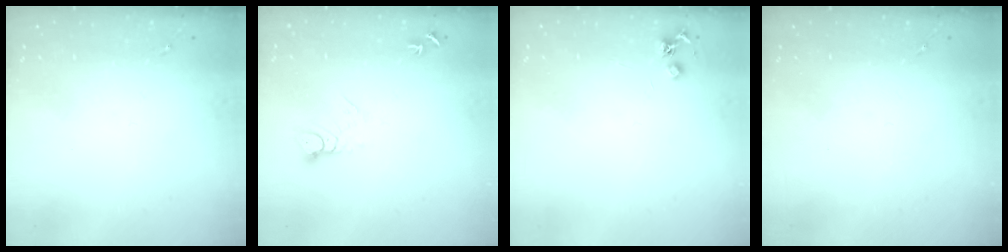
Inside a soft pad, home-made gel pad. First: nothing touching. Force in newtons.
{"total": 5.1, "press": 5.1, "slide": 0.3}
{"total": 4.1, "press": 4.1, "slide": 0.5}
{"total": 0.0}